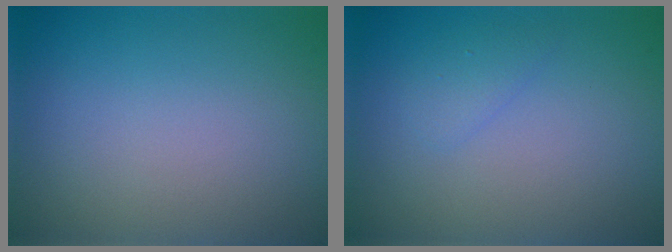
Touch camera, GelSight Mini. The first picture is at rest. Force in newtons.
{"total": 1.1, "press": 1.1, "slide": 0.0}